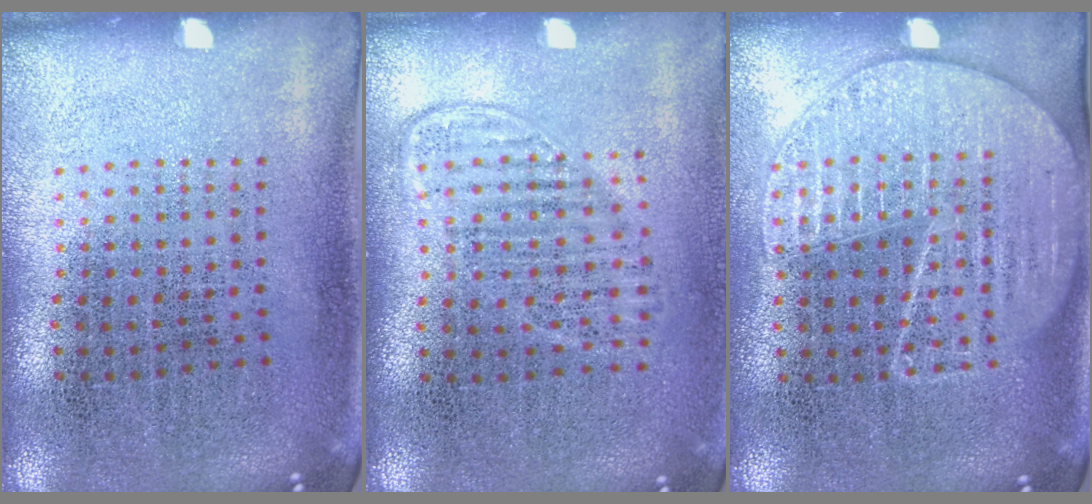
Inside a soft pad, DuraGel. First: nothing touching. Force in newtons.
{"total": 1.4, "press": 1.2, "slide": 0.7}
{"total": 1.8, "press": 1.6, "slide": 0.8}